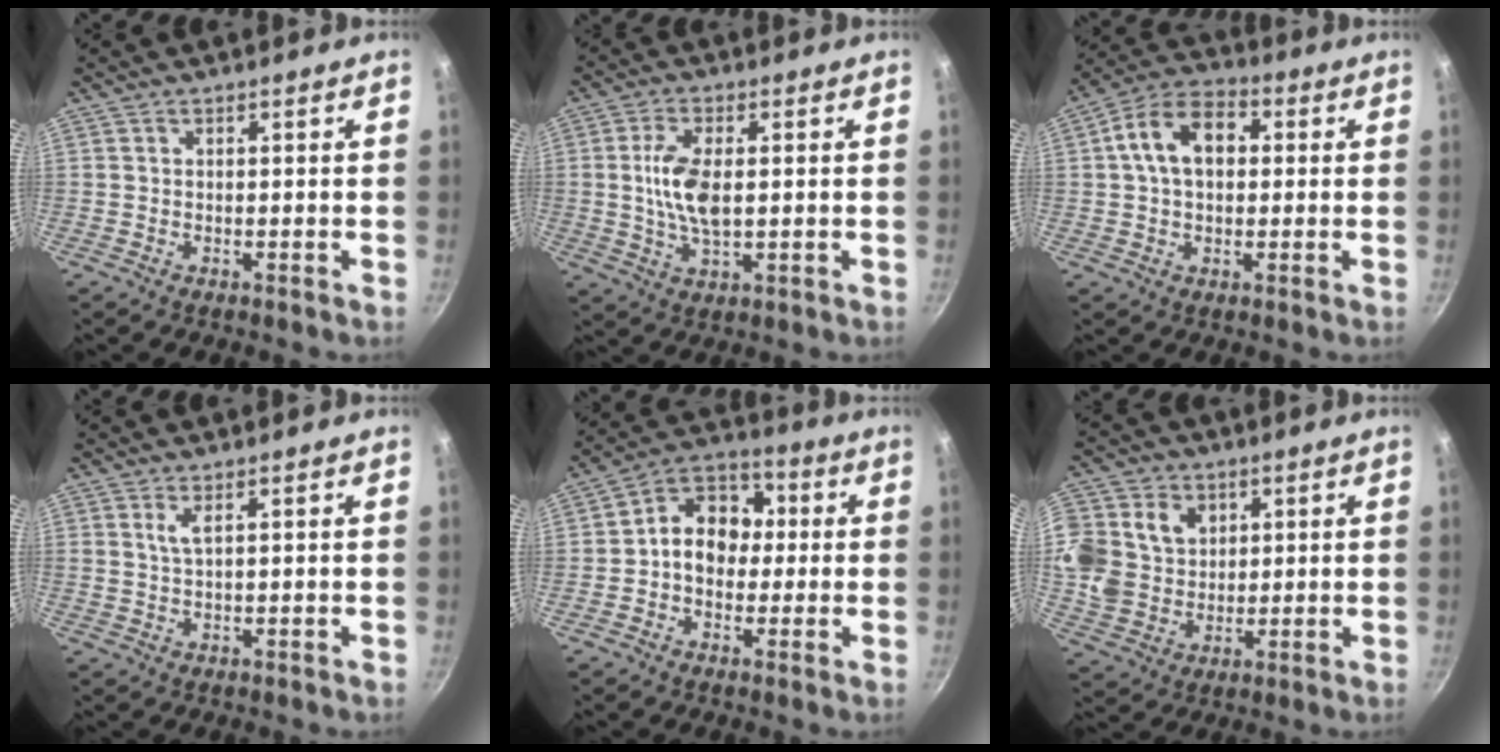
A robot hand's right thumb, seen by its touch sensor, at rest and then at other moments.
{"total": 8.7, "force": [0.6, 4.2, 7.6], "torque": [-0.148, 0.001, 0.012]}
{"total": 11.8, "force": [1.9, 7.9, 8.5], "torque": [-0.119, 0.027, 0.015]}
{"total": 2.1, "force": [0.9, 0.5, 1.8], "torque": [-0.037, -0.005, 0.020]}
{"total": 11.1, "force": [0.1, 8.8, 6.8], "torque": [-0.058, 0.033, -0.021]}
{"total": 15.7, "force": [3.9, 13.2, 7.5], "torque": [-0.156, -0.001, 0.072]}